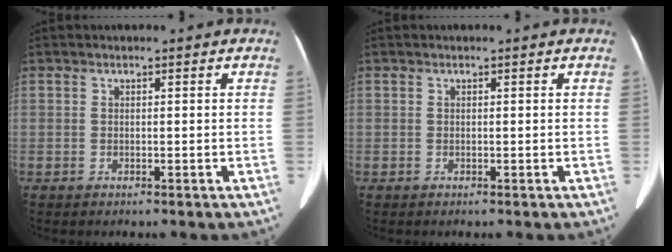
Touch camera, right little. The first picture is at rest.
{"total": 0.0}